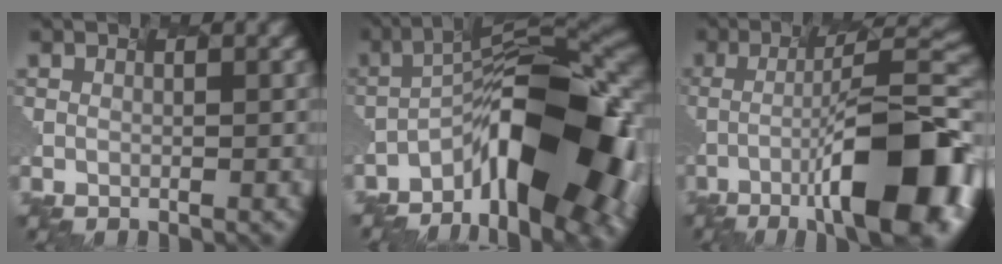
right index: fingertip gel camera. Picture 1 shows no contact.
{"total": 14.2, "force": [-7.8, 4.2, 11.1], "torque": [-0.174, 0.008, -0.115]}
{"total": 12.7, "force": [-5.2, 2.7, 11.2], "torque": [-0.186, -0.004, -0.062]}